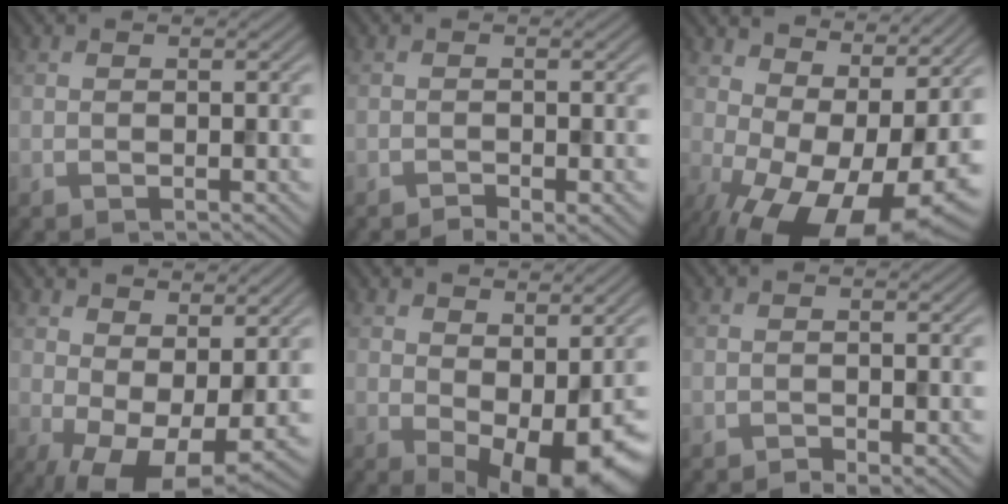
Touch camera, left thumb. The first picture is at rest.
{"total": 1.9, "force": [-1.3, 0.5, 1.3], "torque": [-0.020, -0.003, -0.021]}
{"total": 15.8, "force": [-0.9, 7.8, 13.8], "torque": [-0.198, -0.017, 0.013]}
{"total": 9.5, "force": [0.1, 4.6, 8.4], "torque": [-0.146, -0.010, 0.014]}
{"total": 8.6, "force": [-0.9, 4.5, 7.3], "torque": [-0.100, -0.019, 0.003]}
{"total": 1.5, "force": [-1.0, 0.5, 1.0], "torque": [-0.016, -0.003, -0.016]}